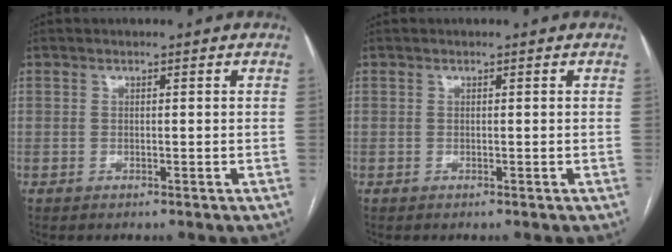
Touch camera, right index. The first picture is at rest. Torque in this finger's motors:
{"motor_torque": [0.00, 0.00, 0.00, 0.00]}